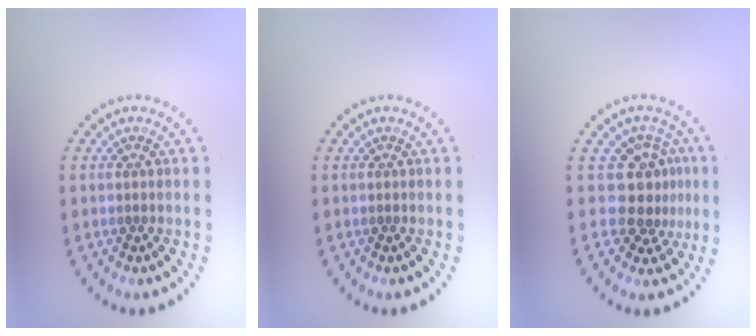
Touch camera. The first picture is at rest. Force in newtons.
{"total": 0.0}
{"total": 3.4, "press": 2.5, "slide": 2.3}